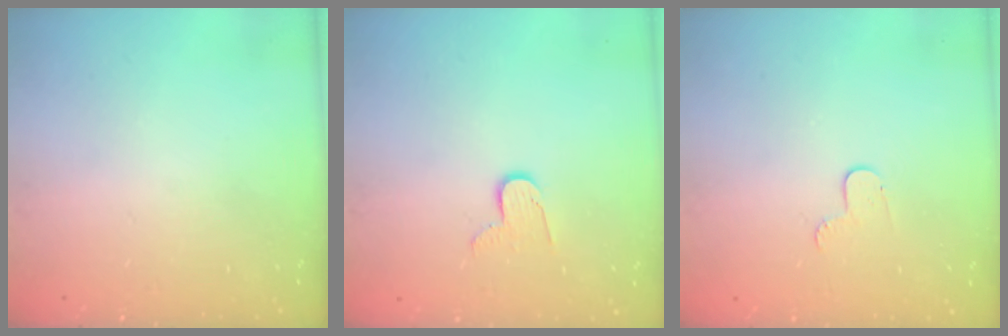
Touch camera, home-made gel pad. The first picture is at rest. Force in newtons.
{"total": 7.2, "press": 7.2, "slide": 0.6}
{"total": 3.5, "press": 3.5, "slide": 0.4}